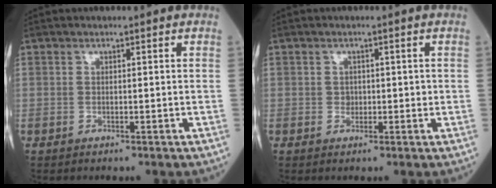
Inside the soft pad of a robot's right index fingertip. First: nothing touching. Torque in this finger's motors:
{"motor_torque": [0.08, -0.07, 0.04, 0.01]}